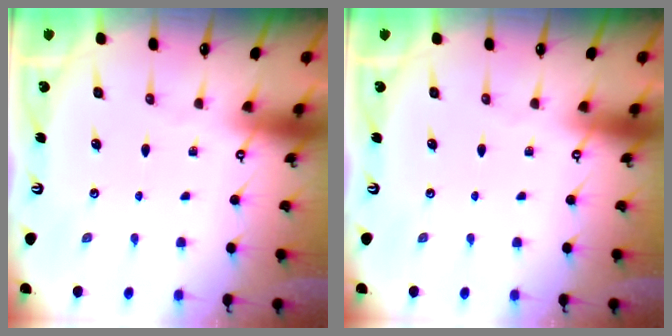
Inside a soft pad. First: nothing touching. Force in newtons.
{"total": 0.0}